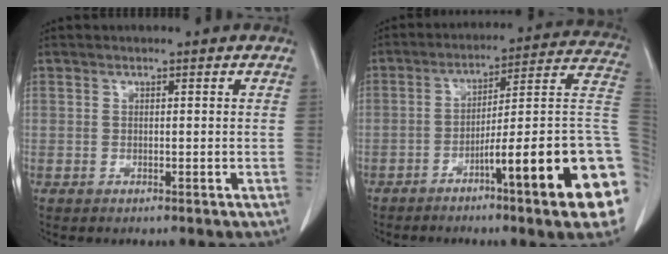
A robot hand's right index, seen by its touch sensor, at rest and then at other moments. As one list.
[{"total": 20.3, "force": [-6.7, 0.4, 19.1], "torque": [-0.181, 0.010, -0.099]}]